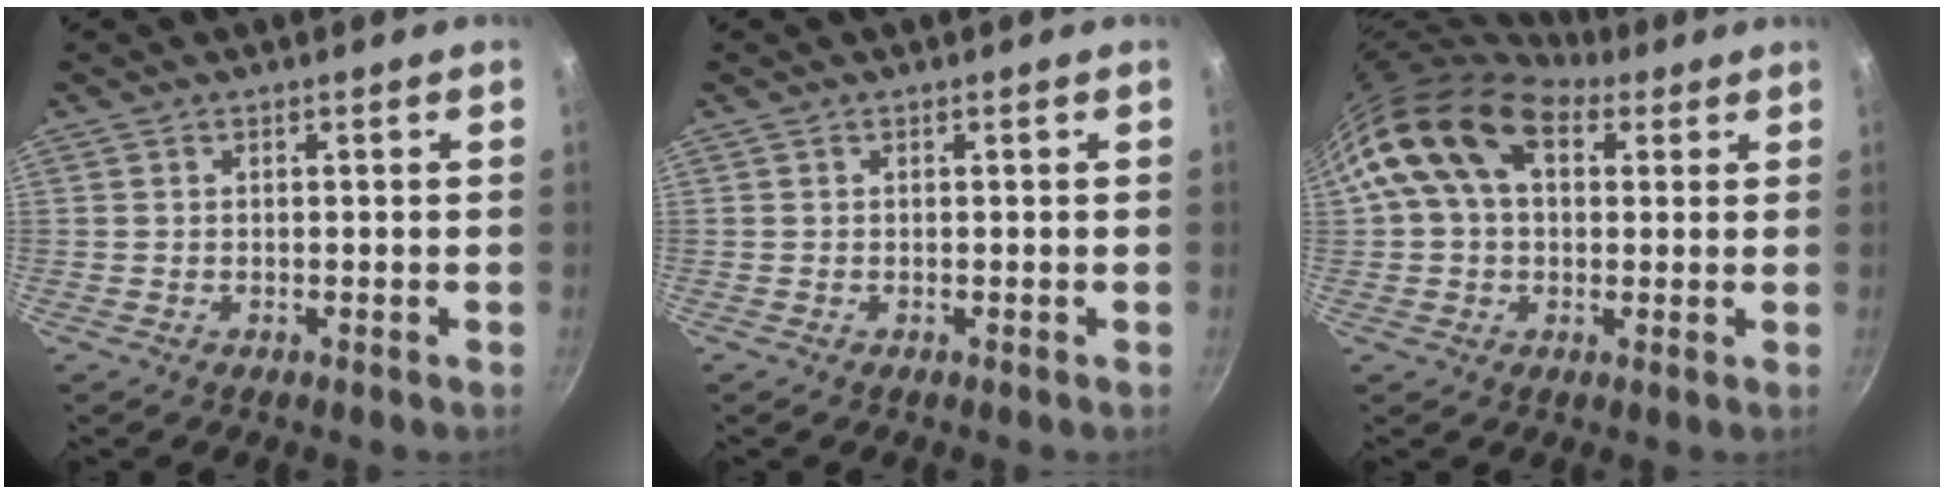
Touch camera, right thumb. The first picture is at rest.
{"total": 0.0}
{"total": 14.6, "force": [5.4, 9.5, 9.7], "torque": [-0.144, 0.012, 0.079]}